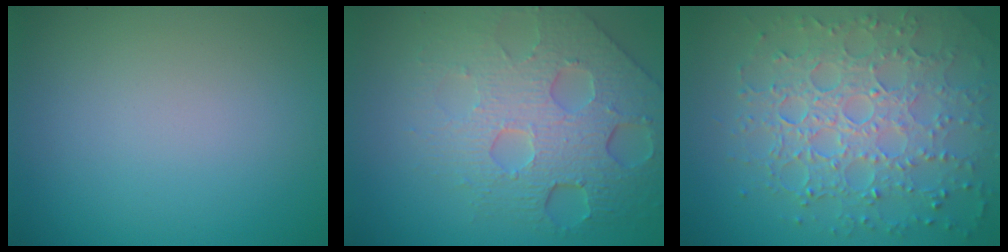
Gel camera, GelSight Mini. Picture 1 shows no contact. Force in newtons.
{"total": 7.9, "press": 5.5, "slide": 5.7}
{"total": 7.7, "press": 5.5, "slide": 5.4}